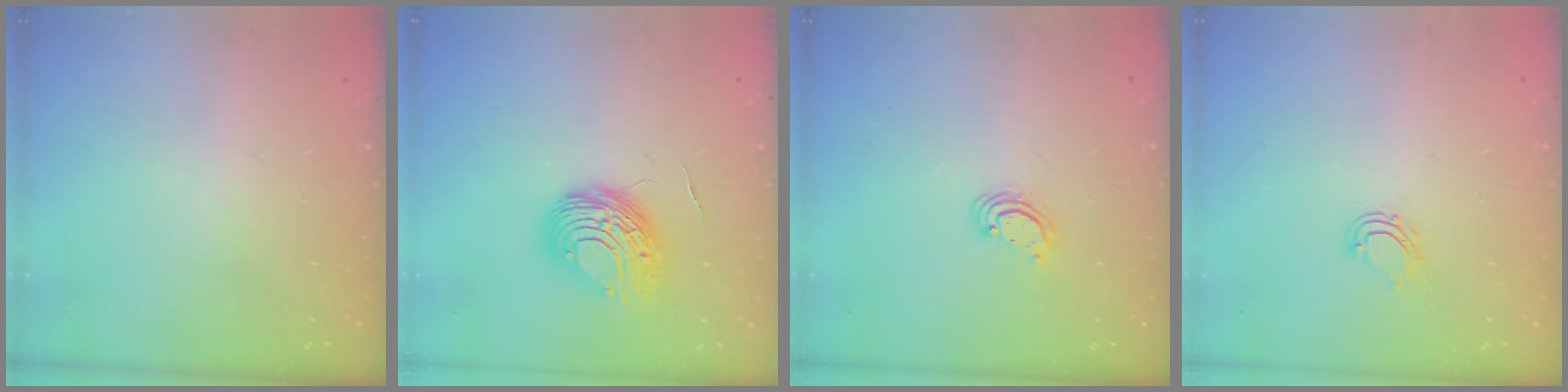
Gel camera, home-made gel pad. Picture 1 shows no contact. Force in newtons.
{"total": 9.7, "press": 9.6, "slide": 1.3}
{"total": 2.4, "press": 2.4, "slide": 0.1}
{"total": 6.0, "press": 5.9, "slide": 1.0}